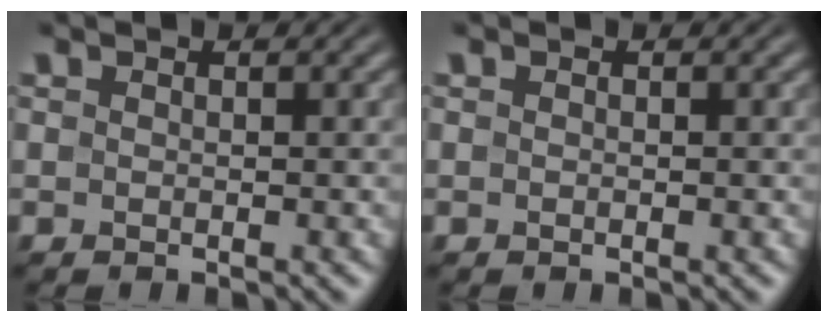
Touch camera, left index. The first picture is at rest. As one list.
[{"total": 0.0}]